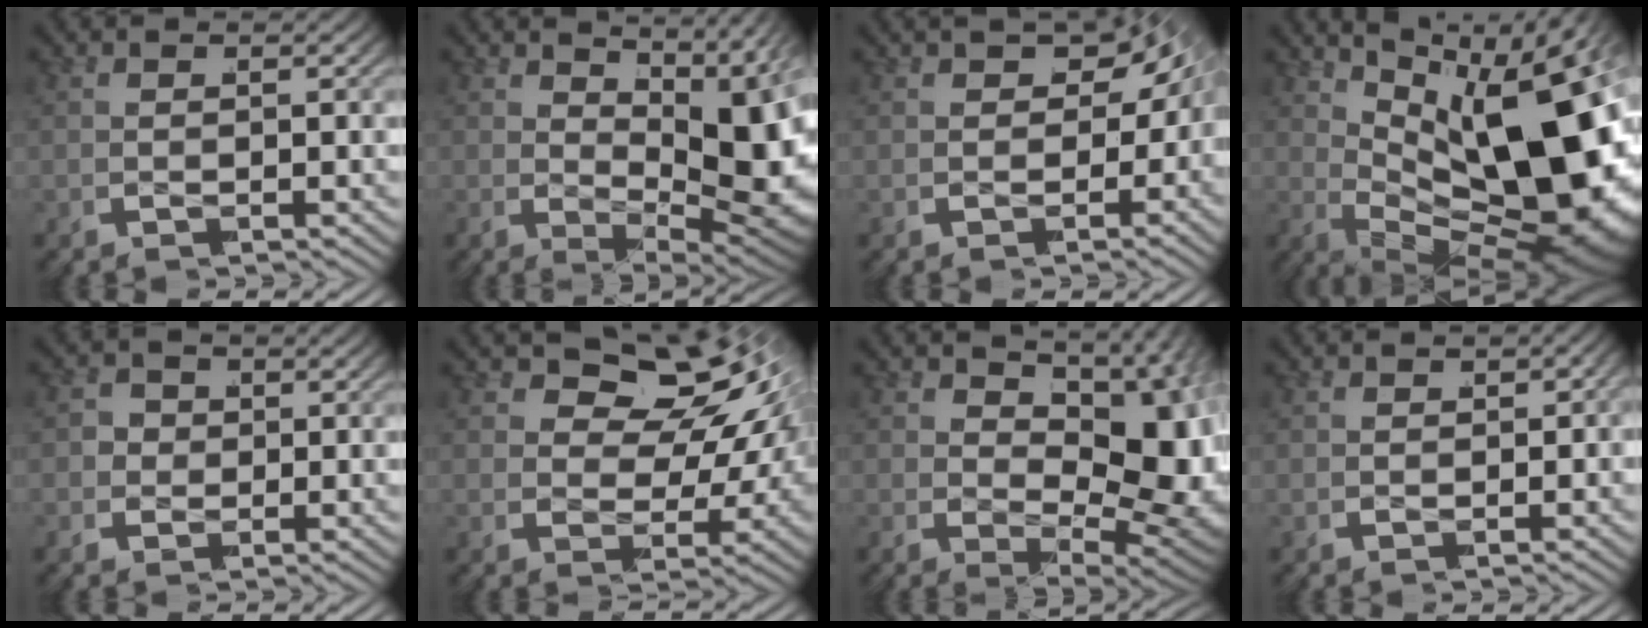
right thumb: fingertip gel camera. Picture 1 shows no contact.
{"total": 10.8, "force": [-0.5, 5.0, 9.6], "torque": [-0.158, -0.023, 0.016]}
{"total": 7.0, "force": [0.8, 4.7, 5.1], "torque": [-0.079, -0.012, 0.016]}
{"total": 21.3, "force": [-0.4, 11.7, 17.8], "torque": [-0.278, -0.024, 0.013]}
{"total": 3.2, "force": [-0.1, 2.9, 1.3], "torque": [-0.024, -0.008, -0.002]}
{"total": 11.9, "force": [2.0, 7.9, 8.7], "torque": [-0.115, -0.003, 0.023]}
{"total": 13.5, "force": [-0.6, 6.9, 11.6], "torque": [-0.183, -0.032, 0.011]}
{"total": 0.8, "force": [-0.3, 0.5, 0.6], "torque": [-0.005, -0.003, -0.004]}